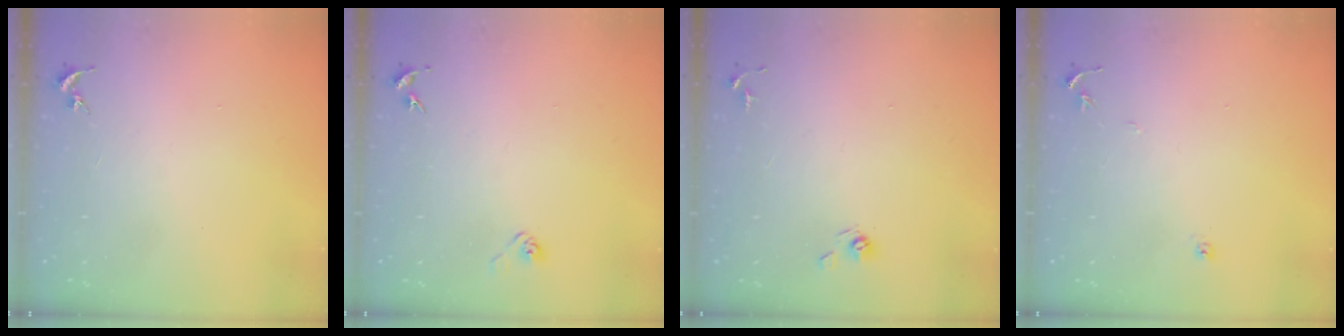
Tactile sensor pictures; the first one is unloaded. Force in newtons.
{"total": 2.9, "press": 2.8, "slide": 0.8}
{"total": 5.4, "press": 5.2, "slide": 1.4}
{"total": 4.6, "press": 4.6, "slide": 0.5}